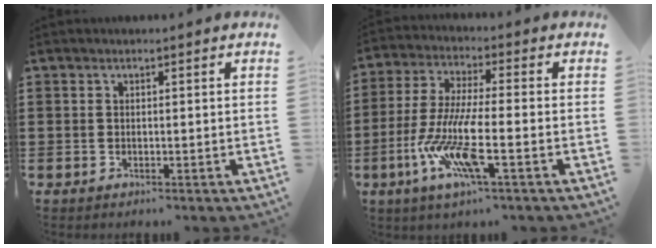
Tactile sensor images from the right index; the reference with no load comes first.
{"total": 10.4, "force": [-4.4, 1.9, 9.2], "torque": [-0.214, -0.014, -0.091]}